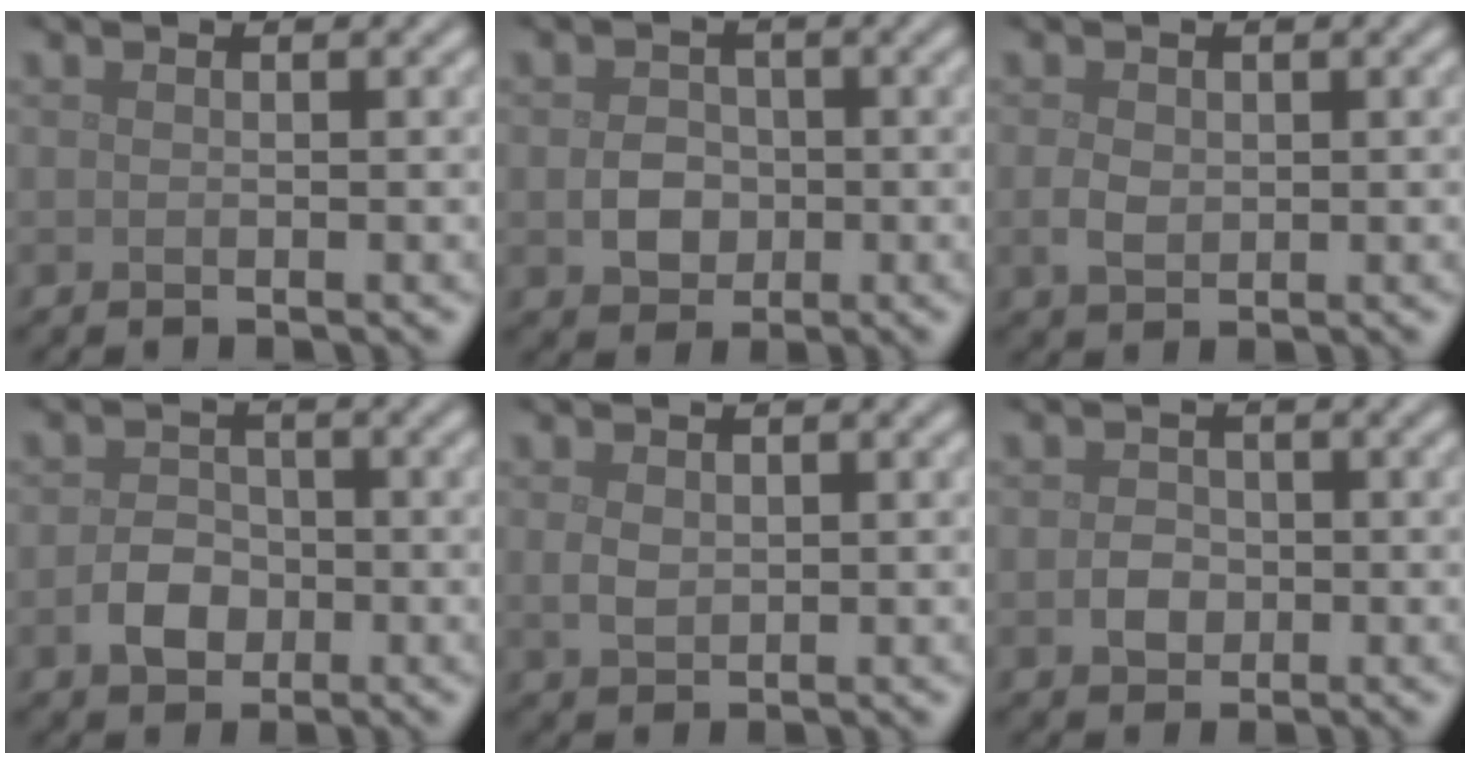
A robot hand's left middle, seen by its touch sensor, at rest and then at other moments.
{"total": 2.5, "force": [-0.4, 2.2, 1.3], "torque": [-0.019, -0.002, -0.011]}
{"total": 1.7, "force": [0.0, 1.3, 1.1], "torque": [-0.025, -0.002, 0.000]}
{"total": 2.8, "force": [-1.0, 2.2, 1.5], "torque": [-0.023, 0.002, -0.024]}
{"total": 1.6, "force": [0.3, 1.2, 1.1], "torque": [-0.025, -0.001, 0.008]}
{"total": 1.8, "force": [-0.4, 1.5, 0.9], "torque": [-0.014, 0.000, -0.012]}